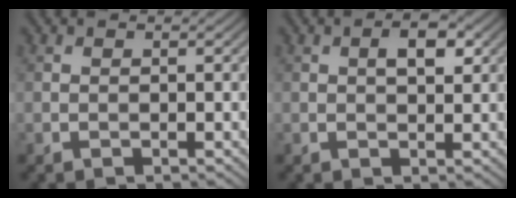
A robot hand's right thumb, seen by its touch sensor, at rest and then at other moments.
{"total": 3.1, "force": [0.9, 1.3, 2.6], "torque": [-0.040, 0.004, 0.013]}